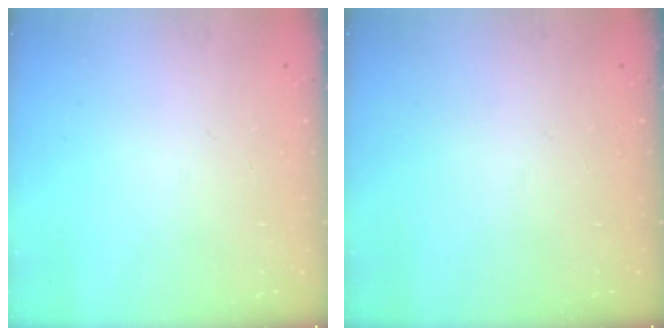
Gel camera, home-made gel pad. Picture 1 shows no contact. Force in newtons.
{"total": 0.0}